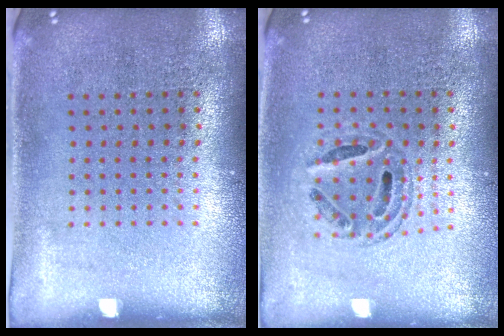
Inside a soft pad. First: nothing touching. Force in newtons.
{"total": 0.7, "press": 0.6, "slide": 0.2}